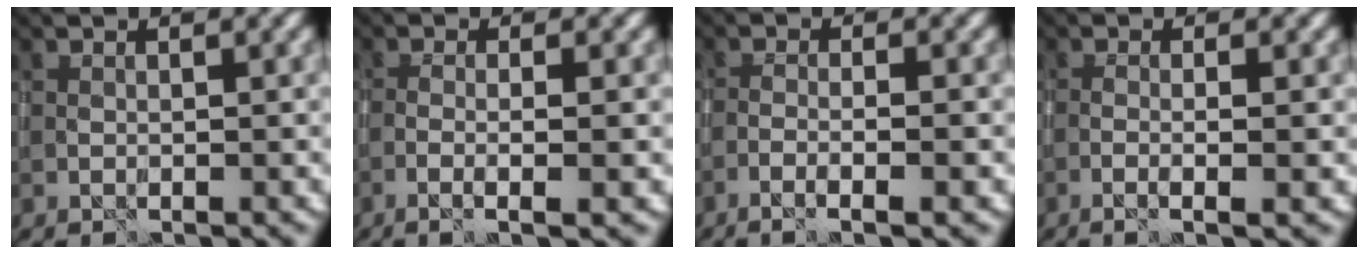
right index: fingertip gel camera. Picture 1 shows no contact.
{"total": 3.2, "force": [-1.1, 0.5, 3.0], "torque": [-0.050, 0.002, -0.028]}
{"total": 3.1, "force": [-1.8, 0.3, 2.6], "torque": [-0.048, 0.002, -0.039]}
{"total": 2.6, "force": [-0.8, 0.3, 2.4], "torque": [-0.040, 0.003, -0.022]}